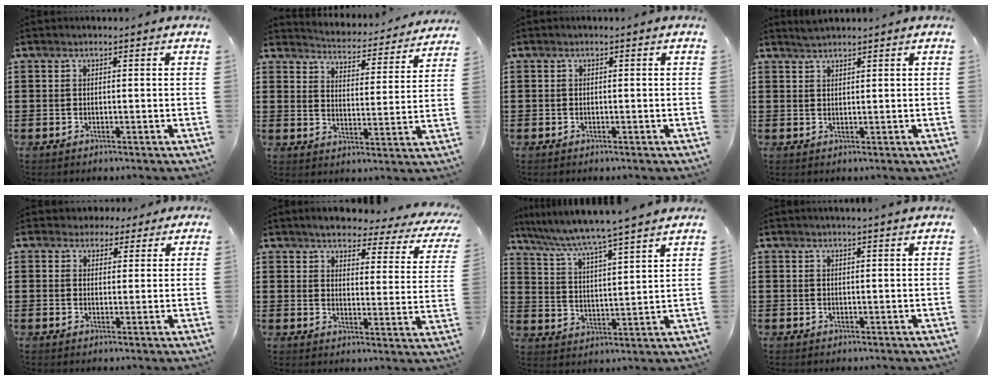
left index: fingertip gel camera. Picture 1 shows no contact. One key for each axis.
{"total": 3.9, "fx": 3.9, "fy": -0.1, "fz": 0.0, "tx": -0.017, "ty": -0.043, "tz": 0.059}
{"total": 0.0}
{"total": 1.7, "fx": 1.6, "fy": 0.0, "fz": 0.3, "tx": -0.008, "ty": 0.000, "tz": 0.032}
{"total": 3.1, "fx": 2.4, "fy": 1.9, "fz": 0.4, "tx": -0.012, "ty": 0.004, "tz": 0.044}
{"total": 3.5, "fx": 3.0, "fy": 0.6, "fz": 1.7, "tx": -0.044, "ty": -0.026, "tz": 0.041}
{"total": 5.3, "fx": 4.8, "fy": -1.2, "fz": 2.1, "tx": -0.064, "ty": -0.041, "tz": 0.072}
{"total": 1.5, "fx": 1.4, "fy": -0.3, "fz": 0.5, "tx": -0.010, "ty": -0.002, "tz": 0.027}